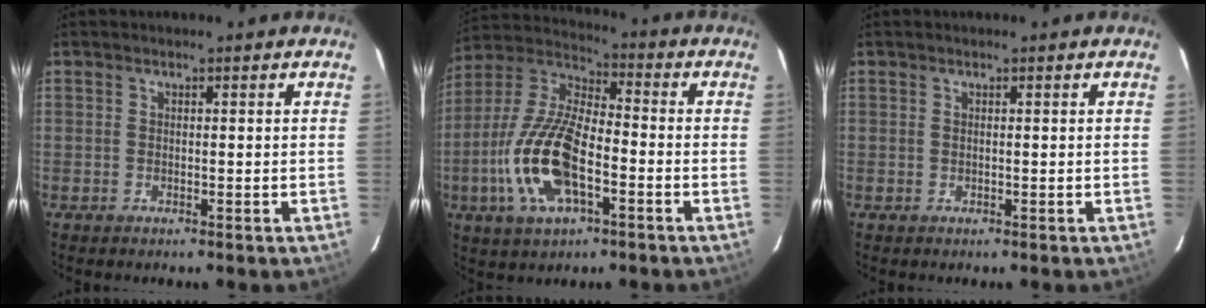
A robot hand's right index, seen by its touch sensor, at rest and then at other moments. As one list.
[{"total": 16.8, "force": [-5.5, 6.9, 14.3], "torque": [-0.307, -0.005, -0.107]}, {"total": 0.0}]